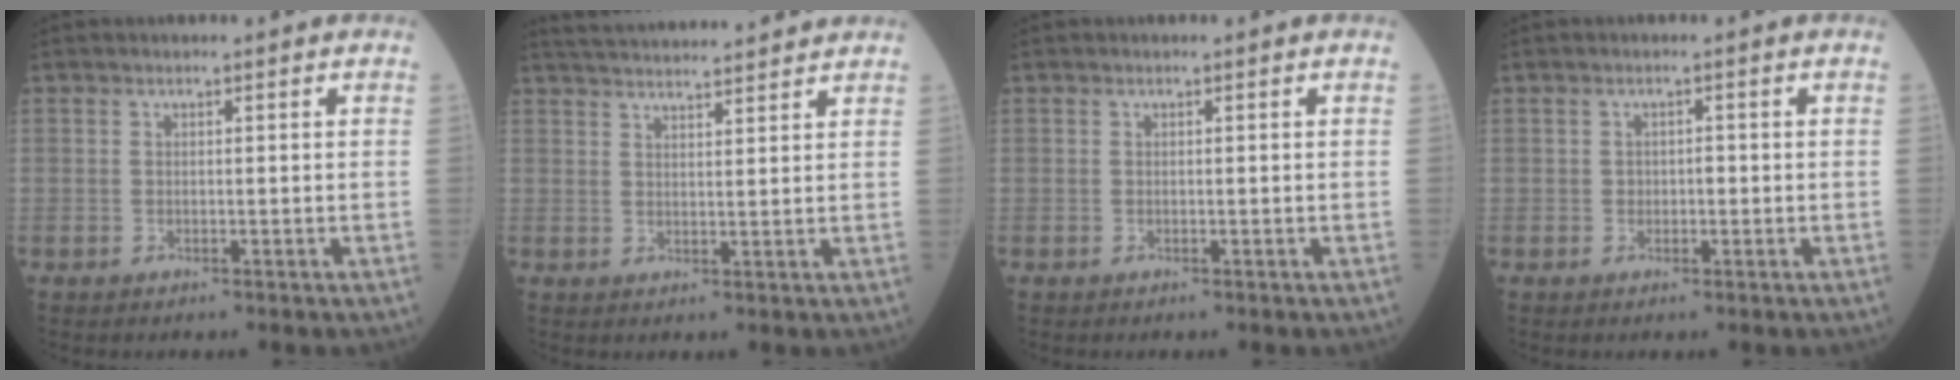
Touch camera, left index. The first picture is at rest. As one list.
[{"total": 13.0, "force": [12.2, 0.8, 4.3], "torque": [-0.078, 0.025, 0.177]}, {"total": 0.0}, {"total": 1.1, "force": [-0.2, 0.8, 0.8], "torque": [-0.011, 0.003, -0.002]}]